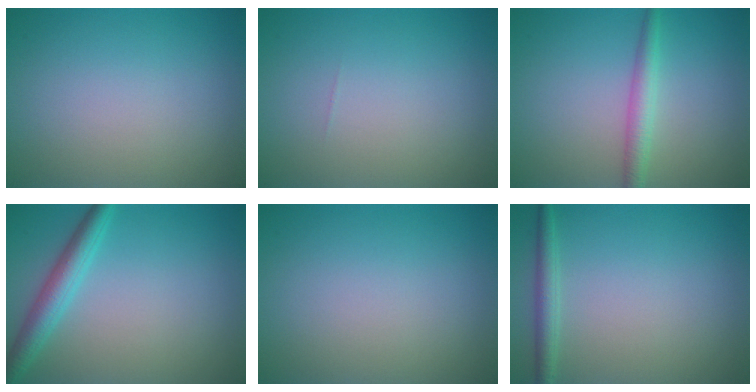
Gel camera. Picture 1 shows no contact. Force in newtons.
{"total": 0.0}
{"total": 2.3, "press": 2.3, "slide": 0.1}
{"total": 3.4, "press": 3.4, "slide": 0.1}
{"total": 0.0}
{"total": 1.9, "press": 1.9, "slide": 0.1}